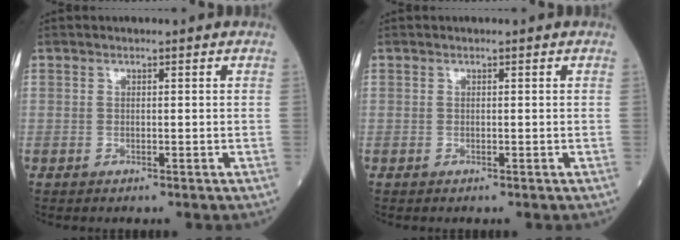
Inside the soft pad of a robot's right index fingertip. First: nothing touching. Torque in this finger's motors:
{"motor_torque": [0.00, 0.00, -0.01, -0.01]}